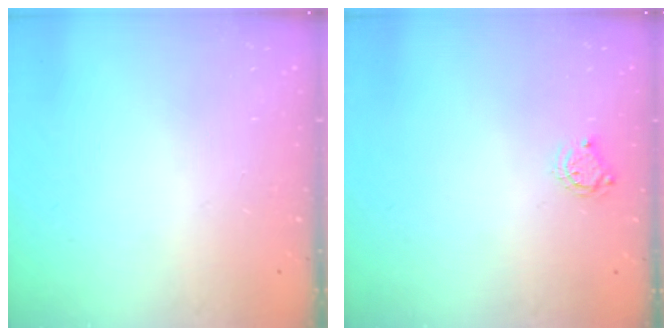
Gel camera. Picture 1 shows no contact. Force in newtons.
{"total": 5.0, "press": 5.0, "slide": 0.4}